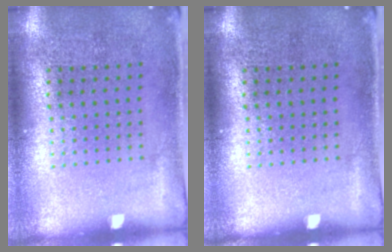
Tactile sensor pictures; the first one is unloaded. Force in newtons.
{"total": 0.0}